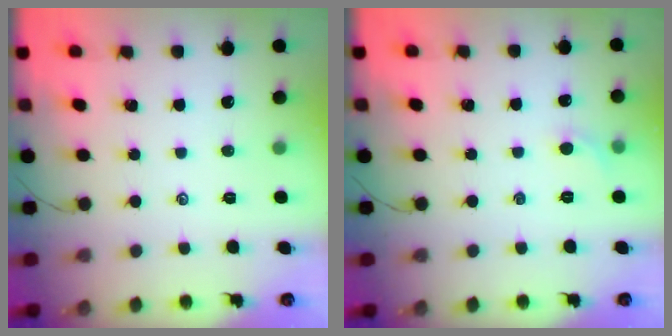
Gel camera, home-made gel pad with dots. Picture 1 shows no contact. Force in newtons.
{"total": 3.4, "press": 3.2, "slide": 1.1}